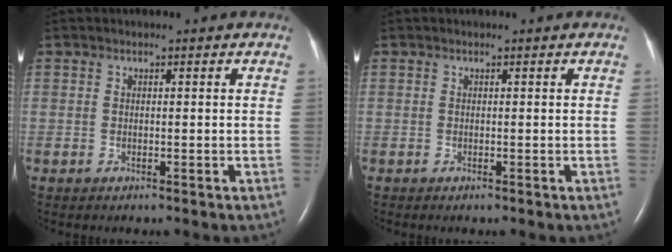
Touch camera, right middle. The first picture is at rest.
{"total": 0.0}